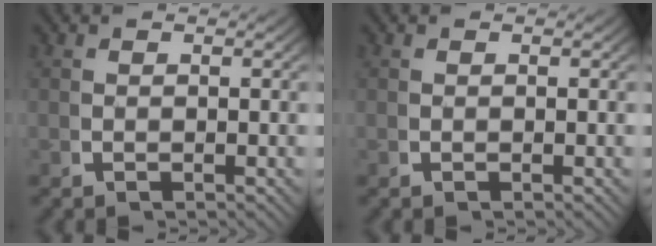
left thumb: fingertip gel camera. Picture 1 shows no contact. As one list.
[{"total": 0.0}]